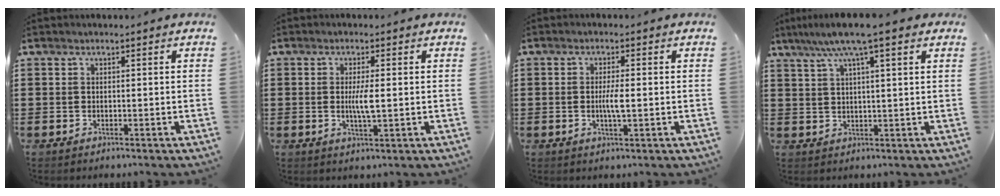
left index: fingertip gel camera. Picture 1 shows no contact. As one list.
[{"total": 3.7, "force": [0.1, 0.6, 3.7], "torque": [-0.068, -0.002, -0.001]}, {"total": 3.1, "force": [-0.3, 0.5, 3.0], "torque": [-0.056, -0.002, -0.007]}, {"total": 7.6, "force": [5.0, 0.4, 5.7], "torque": [-0.122, -0.001, 0.085]}]